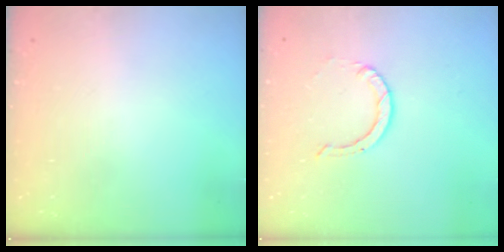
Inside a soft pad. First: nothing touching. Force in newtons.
{"total": 2.0, "press": 2.0, "slide": 0.2}